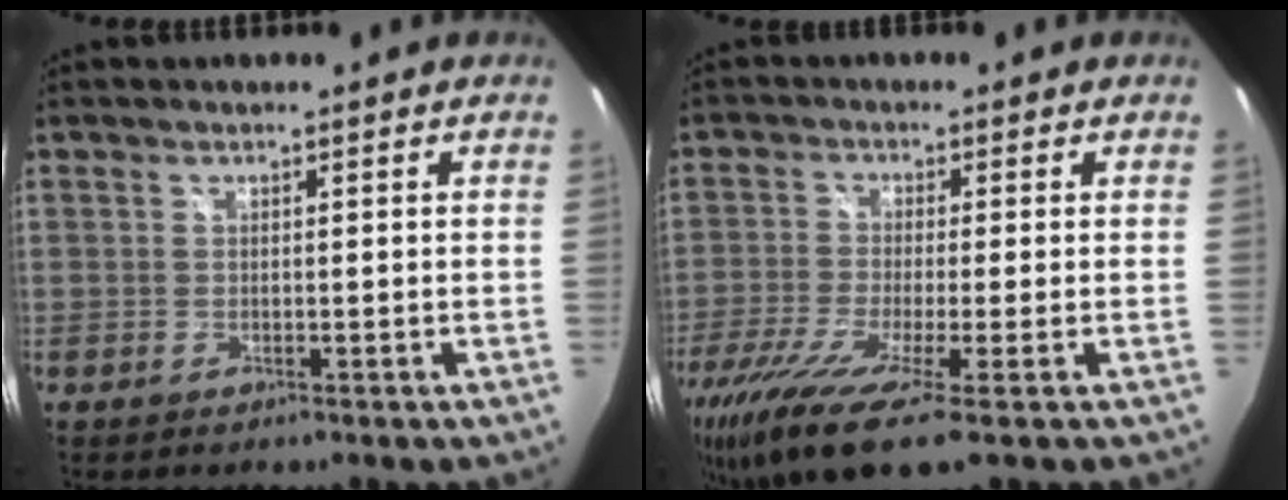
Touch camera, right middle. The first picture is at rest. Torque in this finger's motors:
{"motor_torque": [1.40, -0.74, 0.48, 0.18]}